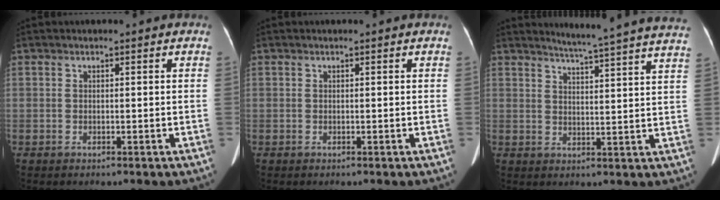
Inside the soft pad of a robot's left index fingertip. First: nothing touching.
{"total": 0.0}
{"total": 18.3, "force": [17.1, -1.2, 6.4], "torque": [-0.099, -0.059, 0.201]}